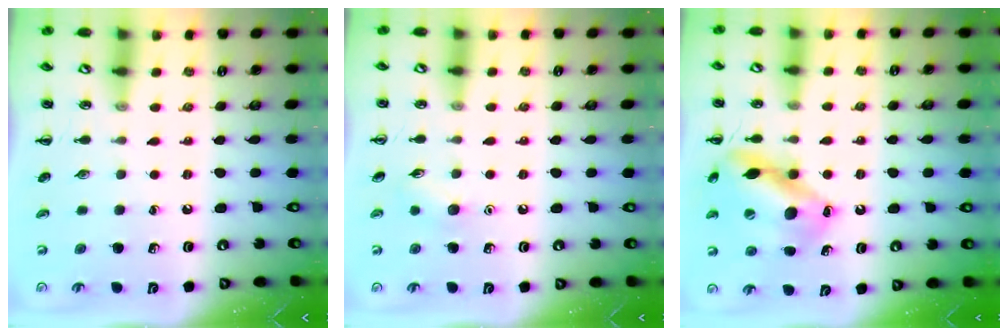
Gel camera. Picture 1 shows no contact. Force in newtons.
{"total": 6.6, "press": 6.3, "slide": 1.9}
{"total": 15.7, "press": 15.6, "slide": 1.2}